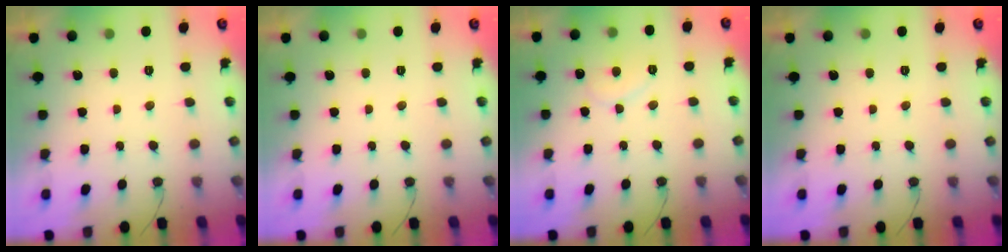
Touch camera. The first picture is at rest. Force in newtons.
{"total": 0.0}
{"total": 8.5, "press": 8.4, "slide": 0.6}
{"total": 0.0}